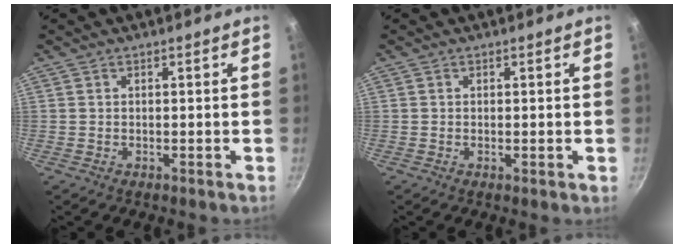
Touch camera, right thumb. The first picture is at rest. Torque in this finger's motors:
{"motor_torque": [-0.48, -0.02, -0.58, 0.11, -0.06]}